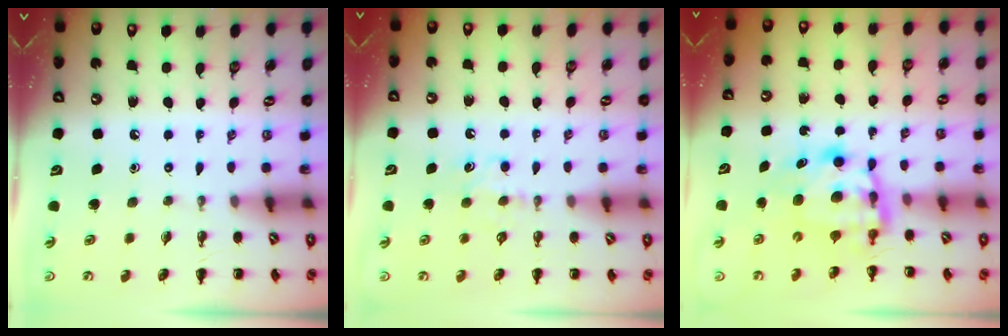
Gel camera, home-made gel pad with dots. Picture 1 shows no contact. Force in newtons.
{"total": 5.0, "press": 4.8, "slide": 1.5}
{"total": 6.5, "press": 6.4, "slide": 0.9}